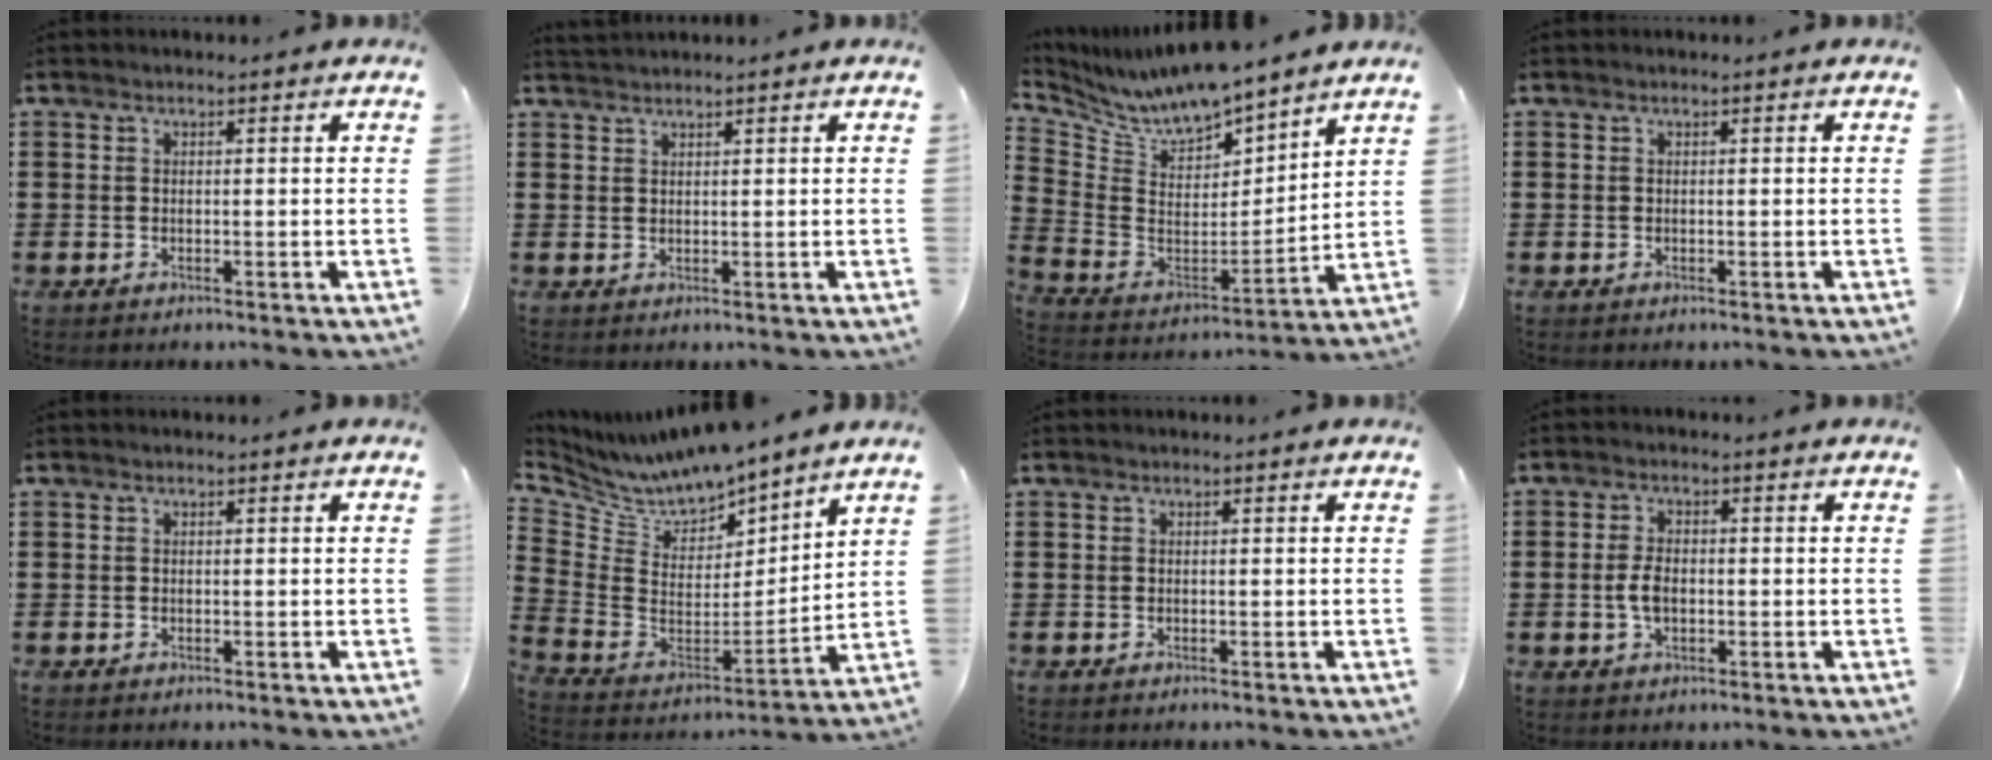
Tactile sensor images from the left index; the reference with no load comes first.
{"total": 1.3, "force": [1.3, 0.0, 0.3], "torque": [-0.008, 0.000, 0.025]}
{"total": 8.5, "force": [8.1, 1.3, 2.4], "torque": [-0.091, -0.060, 0.140]}
{"total": 0.0}
{"total": 0.0}
{"total": 7.5, "force": [7.3, 1.5, 0.6], "torque": [-0.061, -0.061, 0.126]}
{"total": 0.0}
{"total": 3.7, "force": [-0.3, 2.0, 3.2], "torque": [-0.075, -0.002, -0.009]}